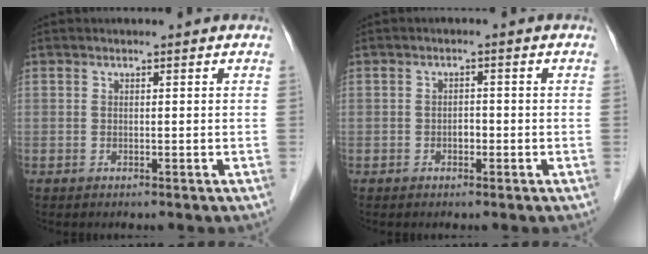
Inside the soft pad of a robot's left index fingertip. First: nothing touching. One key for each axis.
{"total": 1.4, "fx": -0.6, "fy": 0.8, "fz": 1.0, "tx": -0.013, "ty": 0.004, "tz": -0.010}